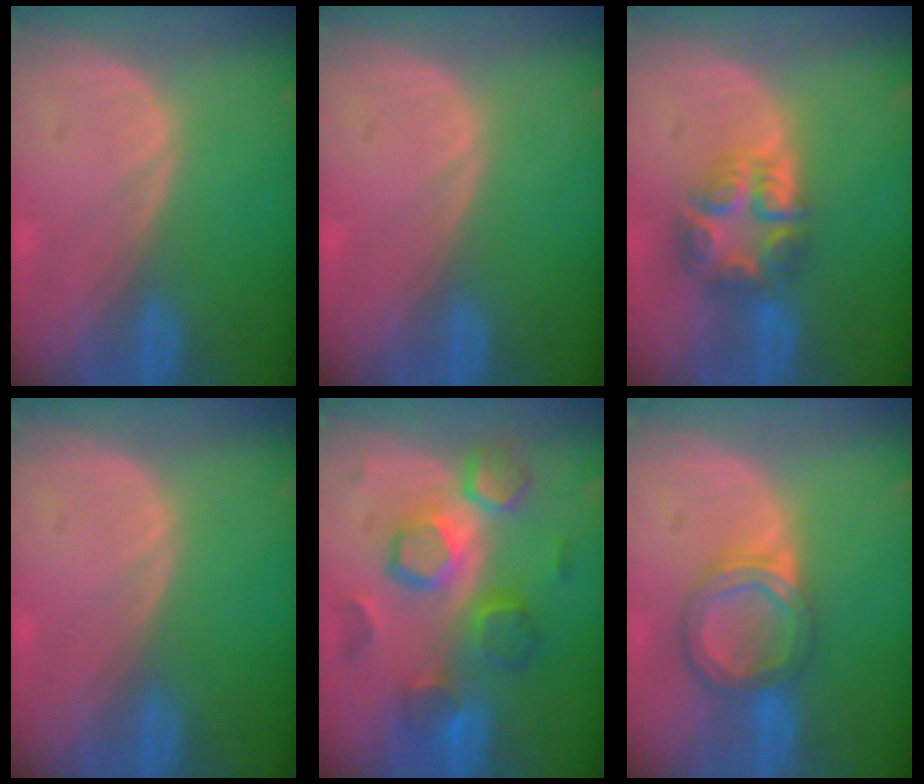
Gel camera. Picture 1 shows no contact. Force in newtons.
{"total": 0.0}
{"total": 7.6, "press": 6.6, "slide": 3.9}
{"total": 0.0}
{"total": 9.3, "press": 9.3, "slide": 0.4}
{"total": 6.3, "press": 5.8, "slide": 2.6}